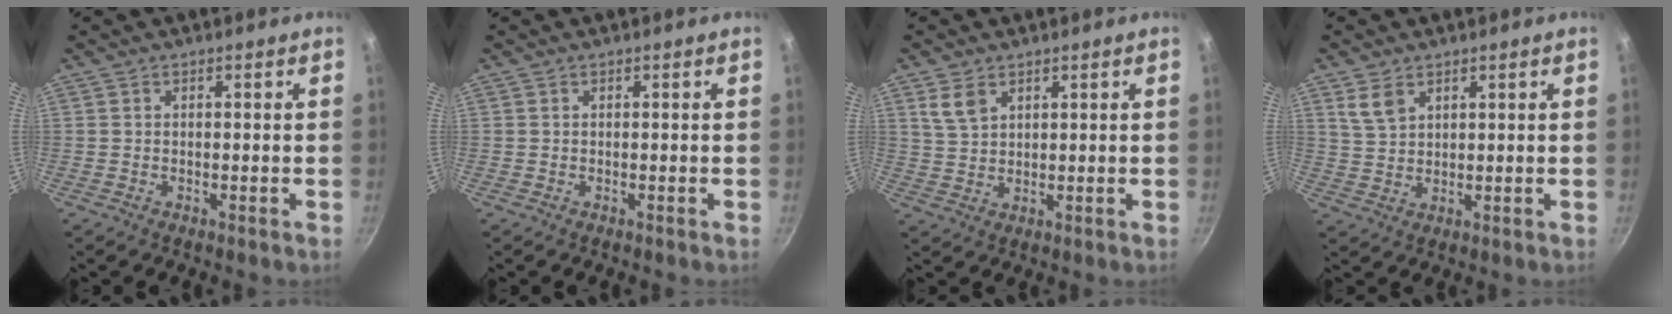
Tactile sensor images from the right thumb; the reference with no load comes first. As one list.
[{"total": 0.0}, {"total": 4.6, "force": [2.5, 2.8, 2.6], "torque": [-0.041, -0.008, 0.054]}, {"total": 4.6, "force": [2.6, 2.8, 2.5], "torque": [-0.040, -0.008, 0.057]}]